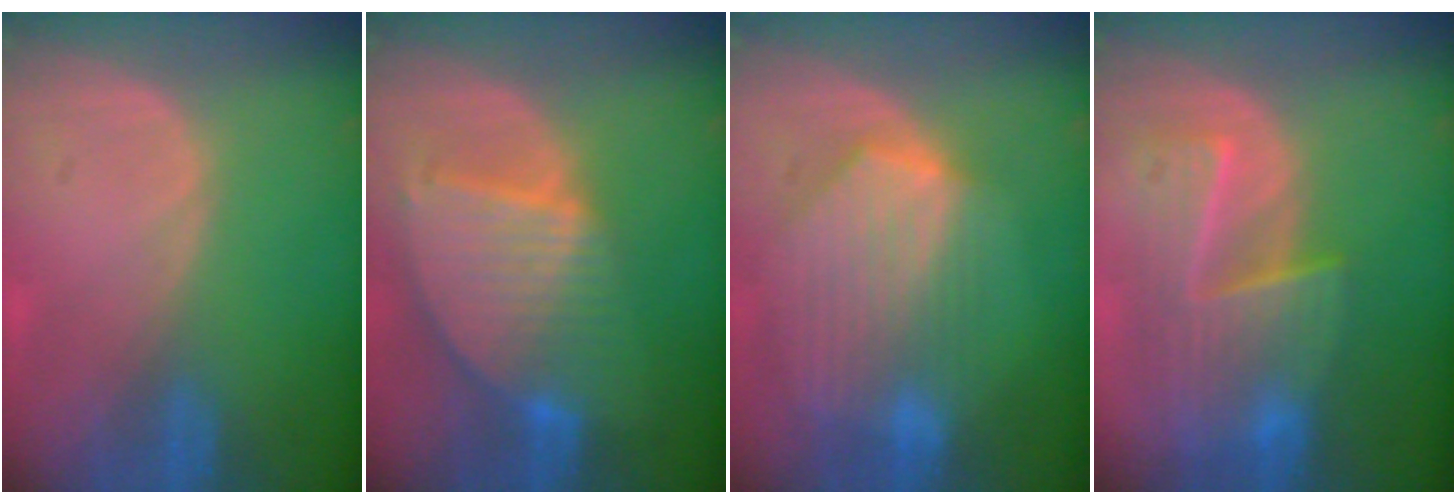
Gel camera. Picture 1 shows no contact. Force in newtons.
{"total": 9.3, "press": 8.0, "slide": 4.7}
{"total": 9.0, "press": 8.0, "slide": 4.0}
{"total": 8.9, "press": 8.1, "slide": 3.7}